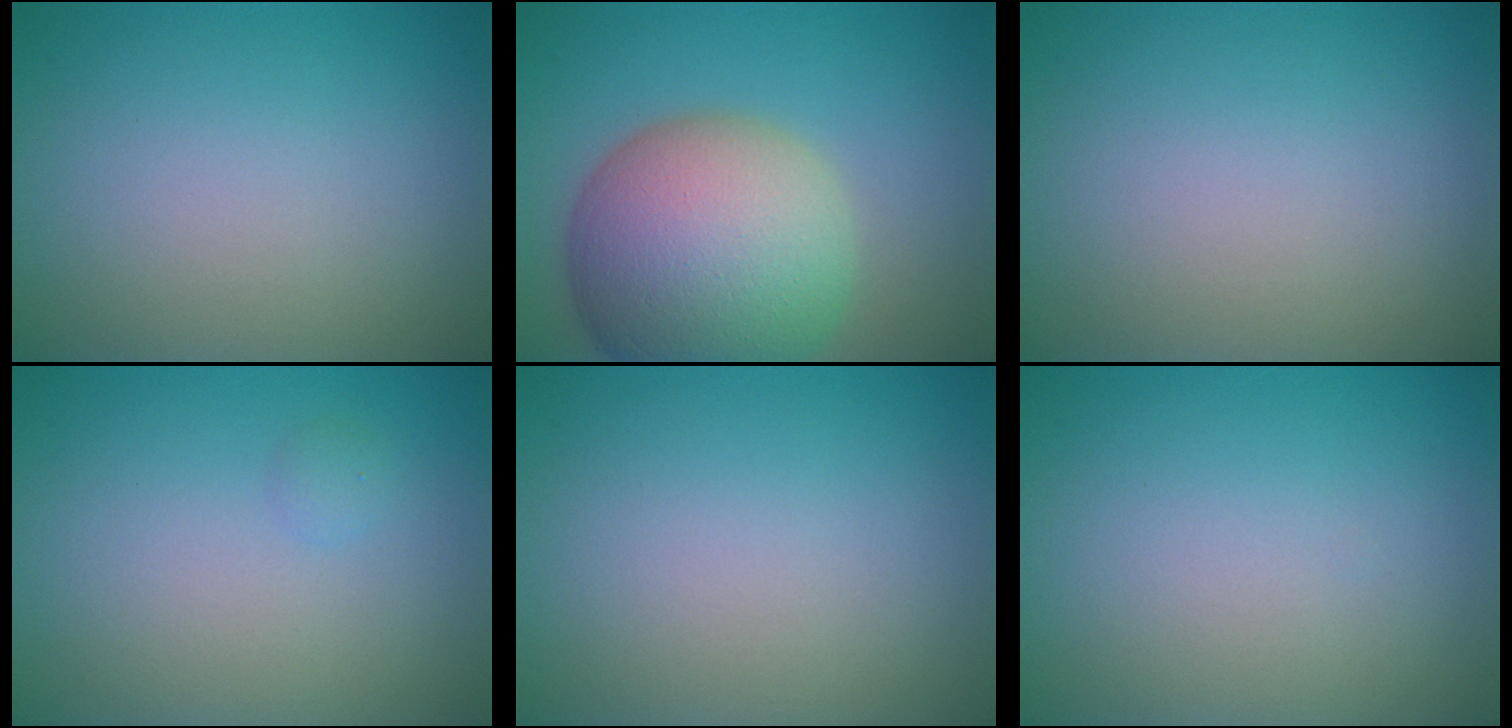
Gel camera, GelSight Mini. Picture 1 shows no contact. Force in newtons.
{"total": 13.3, "press": 13.2, "slide": 0.8}
{"total": 0.0}
{"total": 0.6, "press": 0.6, "slide": 0.1}
{"total": 0.0}
{"total": 0.0}